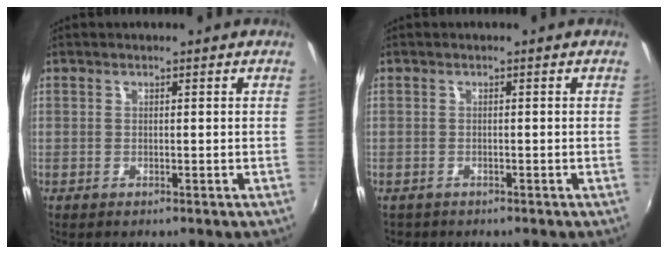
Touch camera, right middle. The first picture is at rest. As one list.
[{"total": 1.4, "force": [-1.0, 1.0, 0.2], "torque": [-0.011, -0.004, -0.016]}]